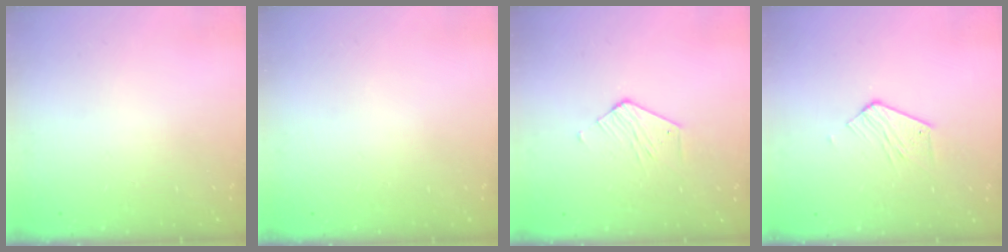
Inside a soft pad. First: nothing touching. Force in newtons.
{"total": 0.0}
{"total": 3.9, "press": 3.9, "slide": 0.3}
{"total": 6.2, "press": 6.2, "slide": 0.4}